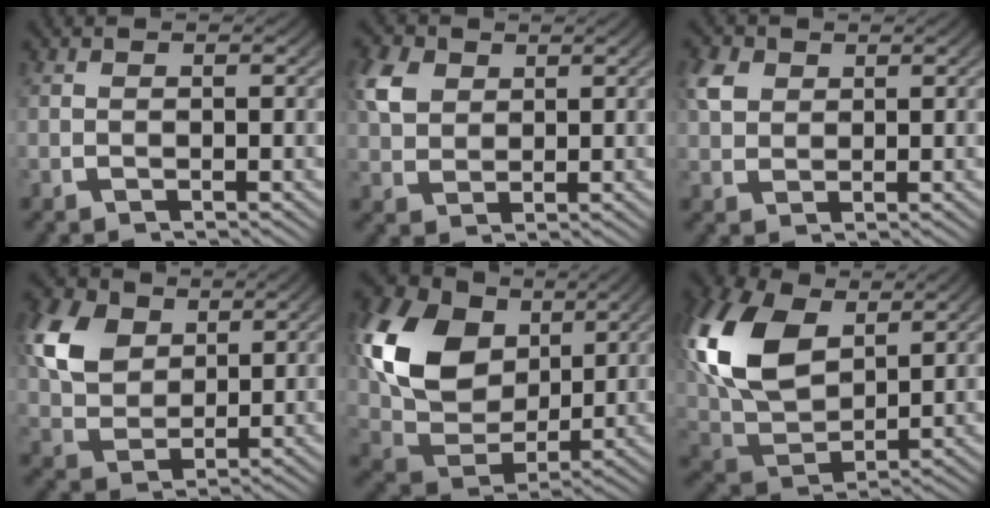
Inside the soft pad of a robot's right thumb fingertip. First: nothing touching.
{"total": 4.1, "force": [2.0, 2.8, 2.2], "torque": [-0.049, -0.003, 0.044]}
{"total": 2.9, "force": [1.5, 2.1, 1.4], "torque": [-0.033, -0.002, 0.034]}
{"total": 8.6, "force": [2.7, 6.3, 5.3], "torque": [-0.133, -0.026, 0.061]}
{"total": 13.5, "force": [2.3, 9.5, 9.3], "torque": [-0.211, -0.032, 0.045]}
{"total": 12.8, "force": [2.5, 8.7, 9.1], "torque": [-0.222, -0.034, 0.060]}